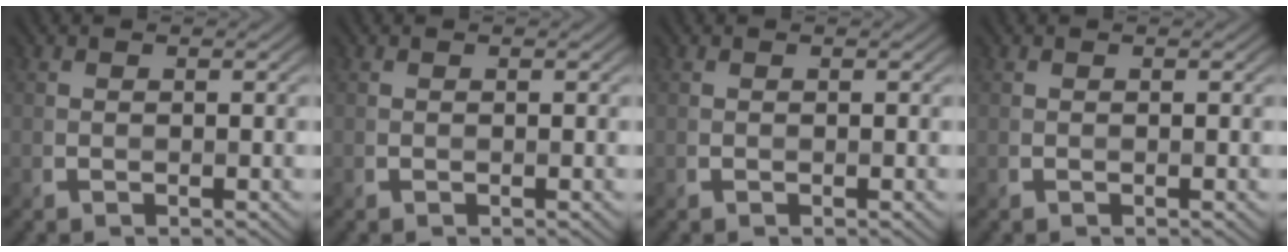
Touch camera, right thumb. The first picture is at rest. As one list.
[{"total": 0.0}, {"total": 0.0}, {"total": 0.0}]